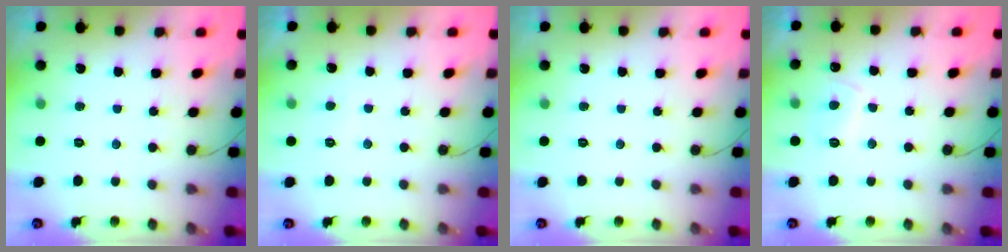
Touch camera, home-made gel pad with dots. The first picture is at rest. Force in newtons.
{"total": 0.6, "press": 0.3, "slide": 0.5}
{"total": 0.0}
{"total": 4.6, "press": 4.5, "slide": 0.9}